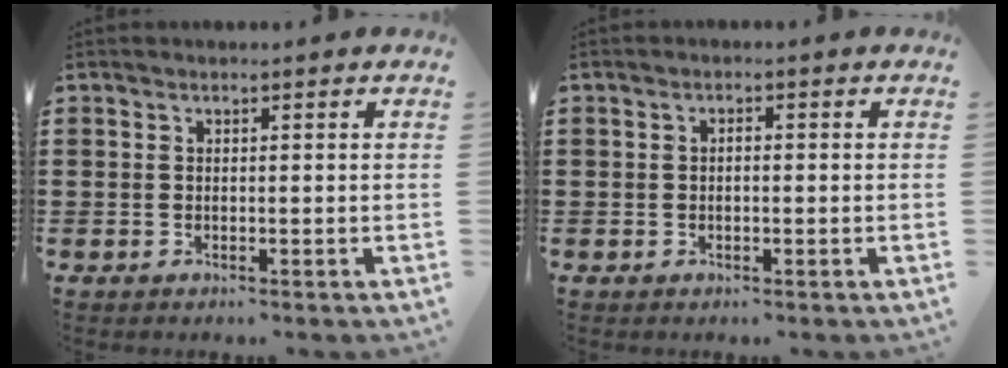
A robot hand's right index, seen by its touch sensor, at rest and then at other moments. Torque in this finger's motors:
{"motor_torque": [1.14, 1.00, 0.05, 0.02]}